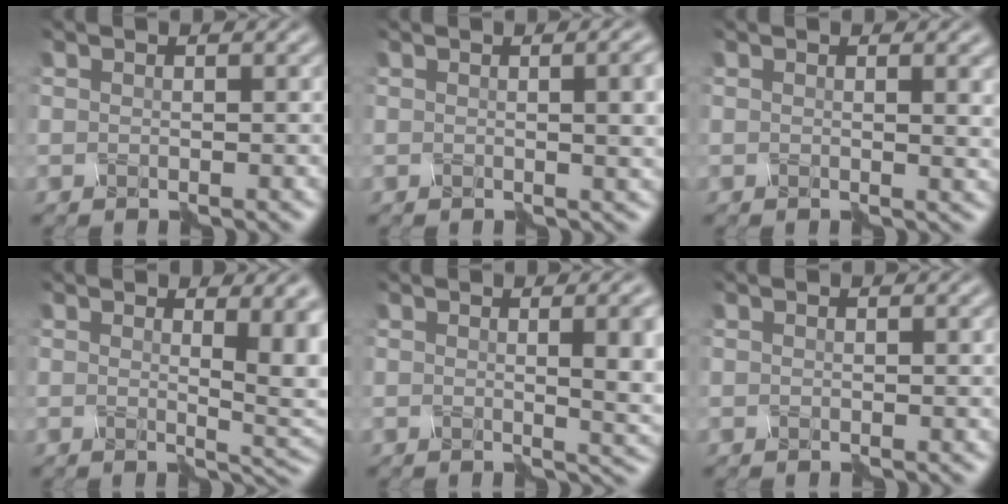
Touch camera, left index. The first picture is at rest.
{"total": 3.5, "force": [0.4, 0.9, 3.4], "torque": [-0.020, 0.001, 0.006]}
{"total": 1.6, "force": [0.9, 0.2, 1.3], "torque": [-0.017, -0.001, 0.016]}
{"total": 5.9, "force": [1.4, 2.2, 5.3], "torque": [-0.046, -0.004, 0.027]}
{"total": 4.9, "force": [0.5, 1.3, 4.7], "torque": [-0.047, -0.006, 0.010]}
{"total": 0.0}